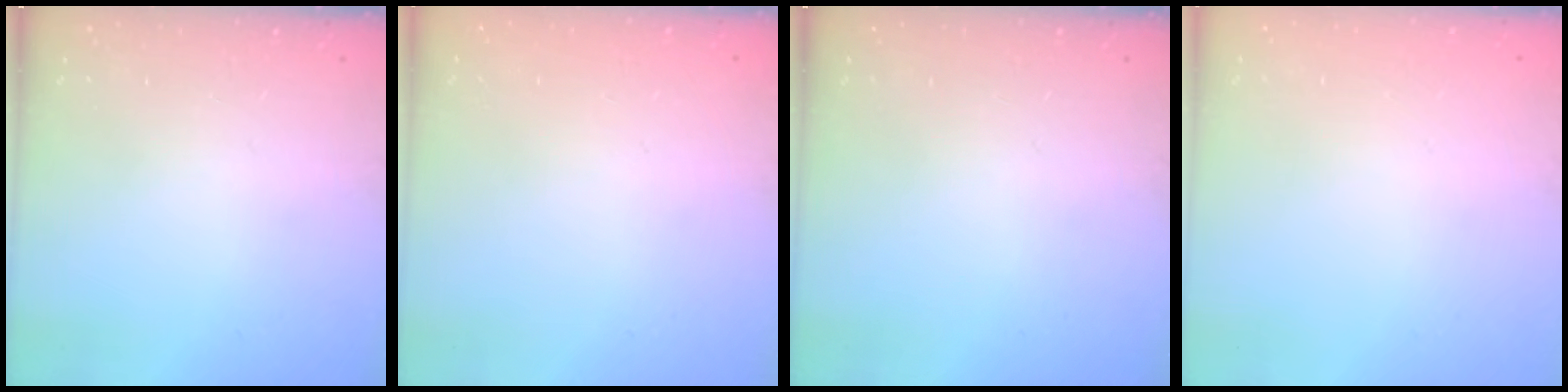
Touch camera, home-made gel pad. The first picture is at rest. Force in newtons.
{"total": 0.0}
{"total": 0.0}
{"total": 0.0}